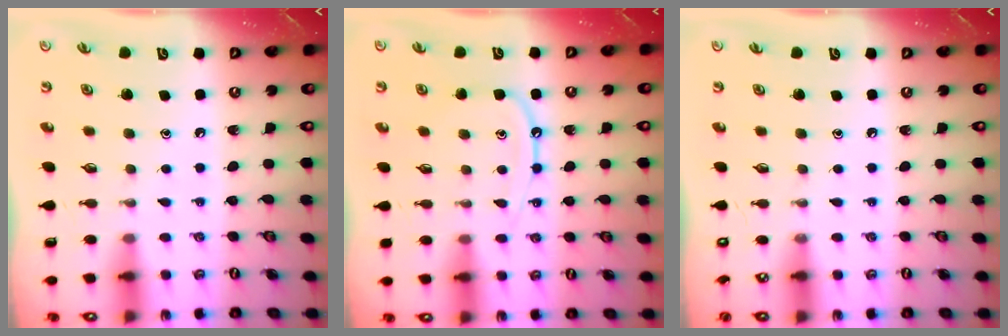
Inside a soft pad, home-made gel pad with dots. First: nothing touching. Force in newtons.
{"total": 9.8, "press": 9.8, "slide": 0.6}
{"total": 0.0}